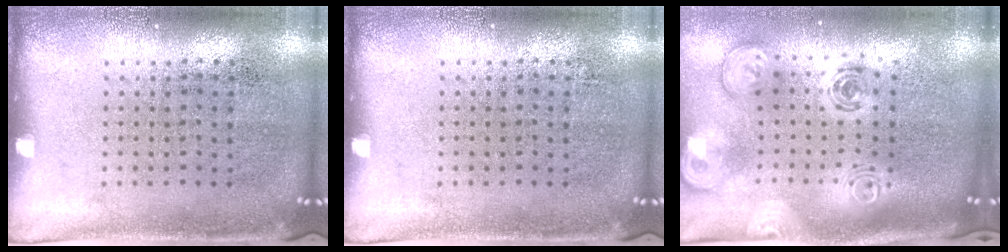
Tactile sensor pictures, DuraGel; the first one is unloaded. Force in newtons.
{"total": 0.0}
{"total": 2.6, "press": 1.9, "slide": 1.8}